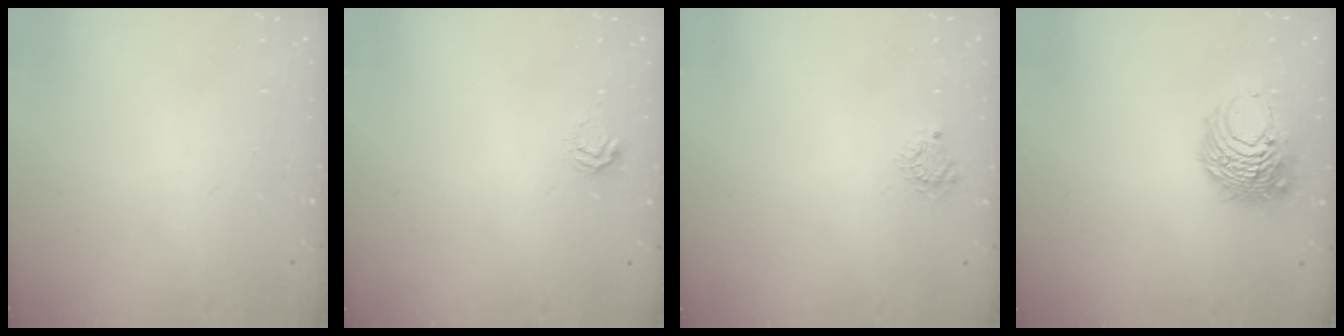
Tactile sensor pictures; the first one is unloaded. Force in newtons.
{"total": 3.9, "press": 3.8, "slide": 0.6}
{"total": 3.6, "press": 3.5, "slide": 0.4}
{"total": 8.6, "press": 8.5, "slide": 0.9}